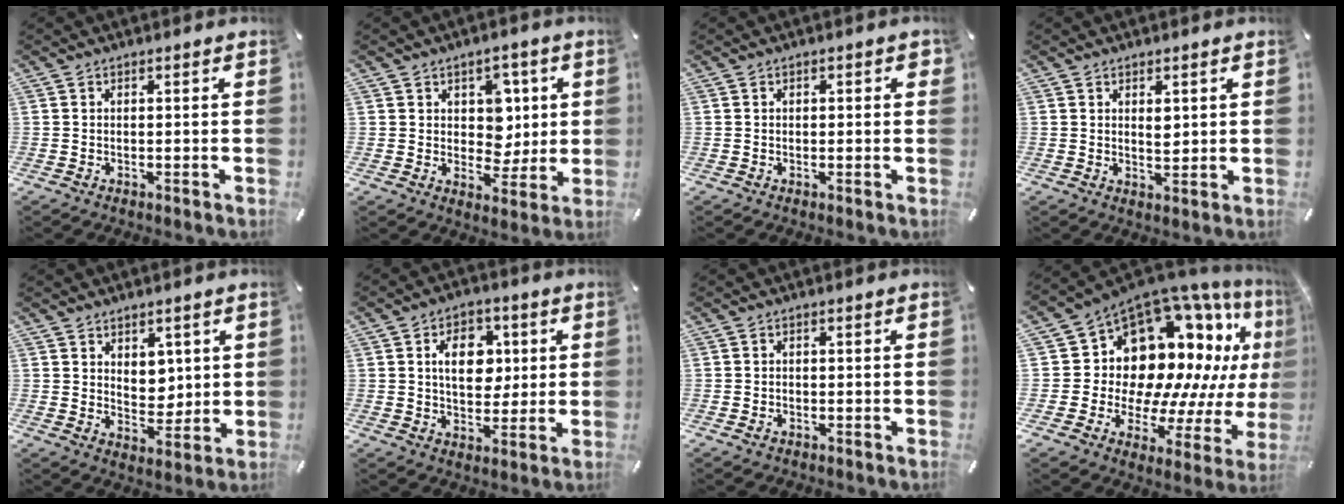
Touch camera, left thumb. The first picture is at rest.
{"total": 7.9, "force": [2.2, 6.9, 3.0], "torque": [-0.035, -0.005, 0.039]}
{"total": 1.1, "force": [0.0, 0.8, 0.7], "torque": [-0.005, 0.003, -0.004]}
{"total": 3.0, "force": [1.2, 1.8, 2.1], "torque": [-0.029, -0.003, 0.017]}
{"total": 5.7, "force": [2.7, 4.7, 1.7], "torque": [-0.017, -0.014, 0.047]}
{"total": 10.6, "force": [2.2, 7.6, 7.0], "torque": [-0.095, 0.001, 0.033]}
{"total": 1.4, "force": [-0.5, 1.0, 0.7], "torque": [-0.016, 0.004, -0.012]}
{"total": 16.4, "force": [7.2, 12.2, 8.4], "torque": [-0.114, -0.110, 0.147]}